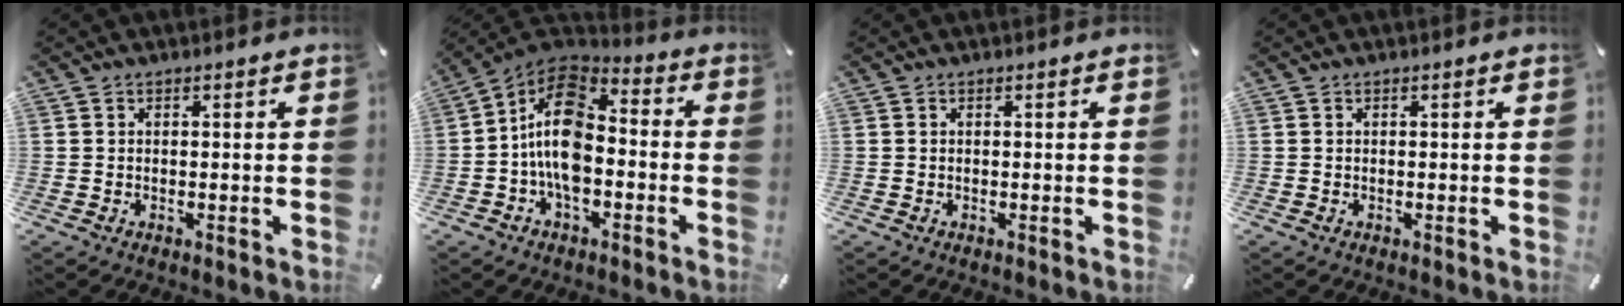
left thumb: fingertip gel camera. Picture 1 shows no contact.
{"total": 13.3, "force": [-3.1, 8.2, 10.0], "torque": [-0.213, 0.016, -0.063]}
{"total": 0.0}
{"total": 0.0}